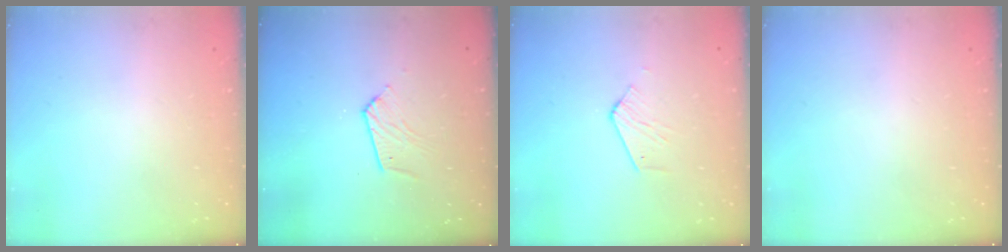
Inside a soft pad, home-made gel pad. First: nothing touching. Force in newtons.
{"total": 6.8, "press": 6.7, "slide": 0.6}
{"total": 3.1, "press": 3.1, "slide": 0.2}
{"total": 0.0}